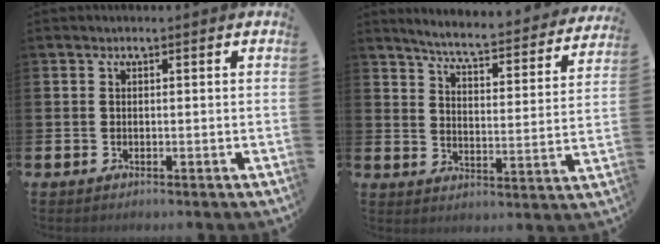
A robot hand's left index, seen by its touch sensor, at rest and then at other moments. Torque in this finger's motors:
{"motor_torque": [0.00, -0.74, 0.55, 0.13]}